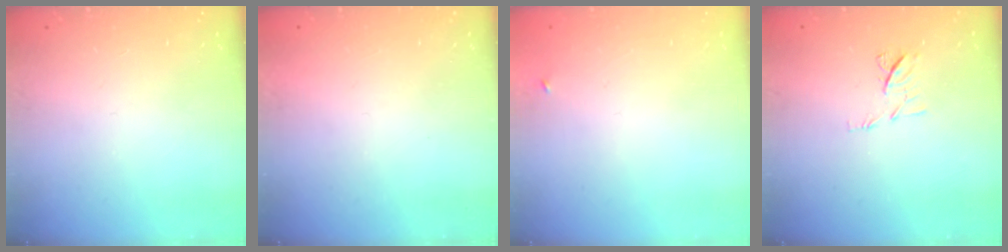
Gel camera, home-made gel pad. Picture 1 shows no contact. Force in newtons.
{"total": 1.5, "press": 1.5, "slide": 0.1}
{"total": 2.3, "press": 2.3, "slide": 0.2}
{"total": 7.2, "press": 7.0, "slide": 1.4}